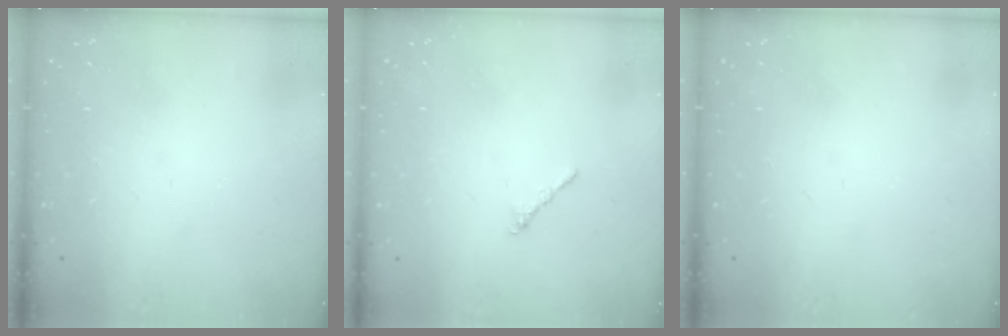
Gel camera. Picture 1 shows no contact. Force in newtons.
{"total": 1.2, "press": 1.1, "slide": 0.5}
{"total": 0.0}